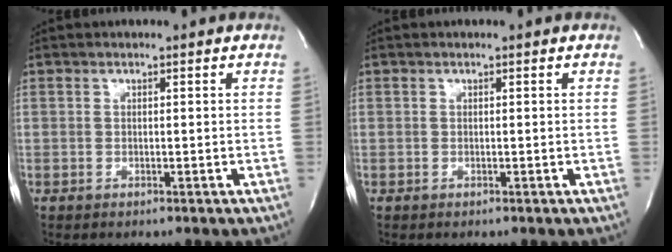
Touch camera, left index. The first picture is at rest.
{"total": 0.0}